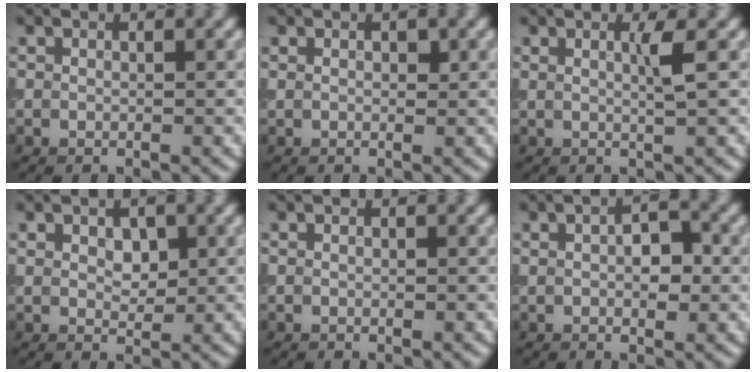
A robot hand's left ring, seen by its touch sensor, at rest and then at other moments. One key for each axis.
{"total": 0.9, "fx": 0.4, "fy": 0.5, "fz": 0.6, "tx": -0.010, "ty": 0.001, "tz": 0.006}
{"total": 1.6, "fx": 0.5, "fy": 0.3, "fz": 1.5, "tx": -0.024, "ty": -0.001, "tz": 0.004}
{"total": 1.7, "fx": 0.7, "fy": 1.1, "fz": 1.2, "tx": -0.017, "ty": -0.002, "tz": 0.014}
{"total": 0.0}
{"total": 2.8, "fx": 0.3, "fy": 1.5, "fz": 2.4, "tx": -0.039, "ty": 0.005, "tz": 0.004}